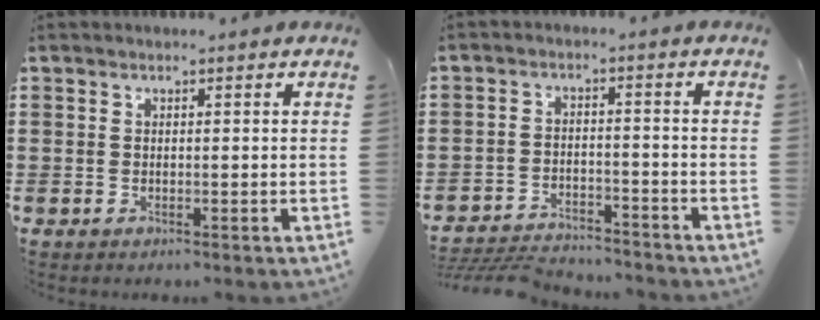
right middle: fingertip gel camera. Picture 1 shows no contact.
{"total": 5.3, "force": [-5.2, 0.7, 1.0], "torque": [-0.027, 0.005, -0.107]}